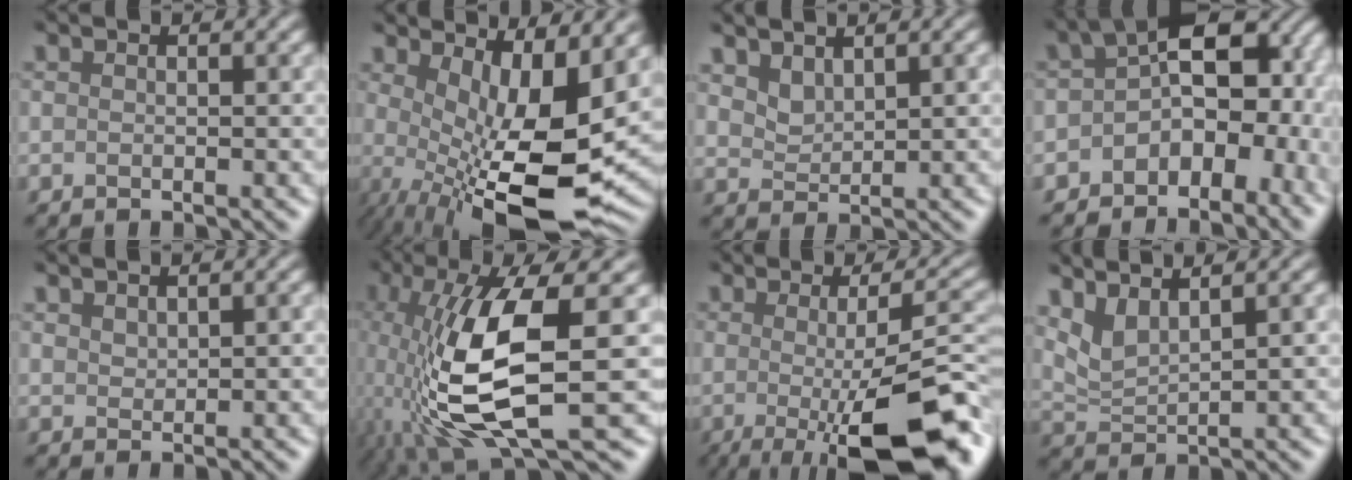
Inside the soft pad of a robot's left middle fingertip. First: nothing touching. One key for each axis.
{"total": 11.8, "fx": -0.5, "fy": 3.6, "fz": 11.2, "tx": -0.175, "ty": -0.022, "tz": 0.004}
{"total": 2.2, "fx": 2.1, "fy": 0.1, "fz": -0.1, "tx": -0.008, "ty": -0.003, "tz": 0.045}
{"total": 9.6, "fx": -2.0, "fy": 6.2, "fz": 7.0, "tx": -0.092, "ty": -0.004, "tz": -0.035}
{"total": 1.2, "fx": 1.2, "fy": -0.3, "fz": -0.1, "tx": -0.011, "ty": 0.001, "tz": 0.026}
{"total": 11.5, "fx": -1.0, "fy": 3.7, "fz": 10.9, "tx": -0.251, "ty": -0.024, "tz": -0.011}
{"total": 12.2, "fx": -2.5, "fy": 3.2, "fz": 11.5, "tx": -0.135, "ty": -0.008, "tz": -0.030}
{"total": 2.7, "fx": 2.5, "fy": -0.1, "fz": 1.0, "tx": -0.044, "ty": -0.003, "tz": 0.059}